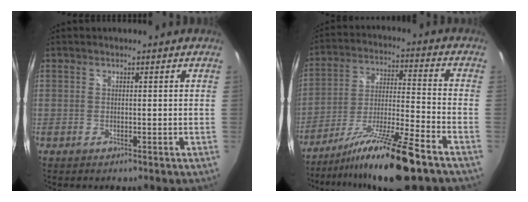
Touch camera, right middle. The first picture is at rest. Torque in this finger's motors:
{"motor_torque": [1.09, -1.05, 0.61, 0.12]}